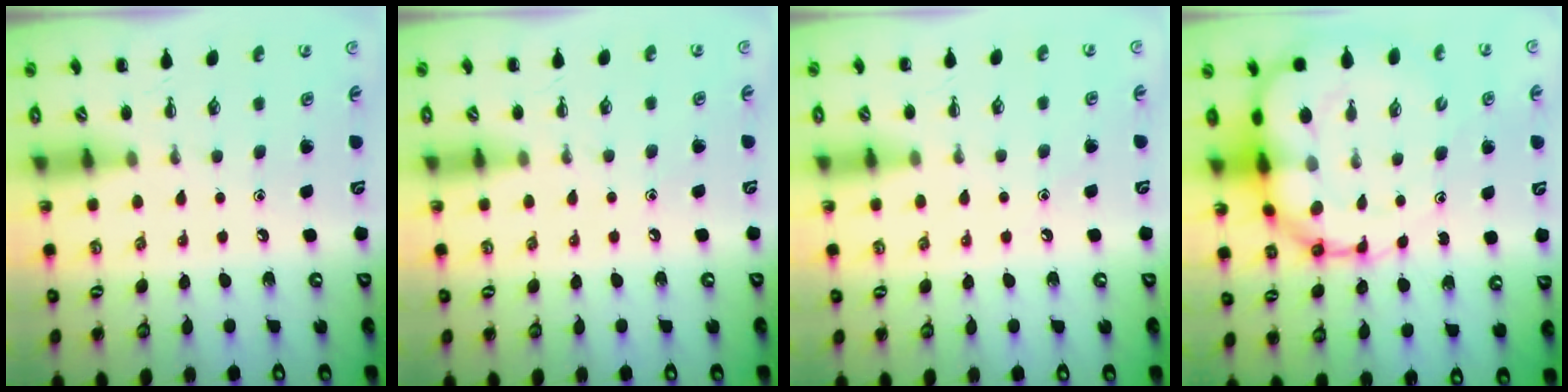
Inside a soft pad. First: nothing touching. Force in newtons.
{"total": 4.7, "press": 4.4, "slide": 1.5}
{"total": 7.0, "press": 6.8, "slide": 1.6}
{"total": 16.7, "press": 16.0, "slide": 4.5}